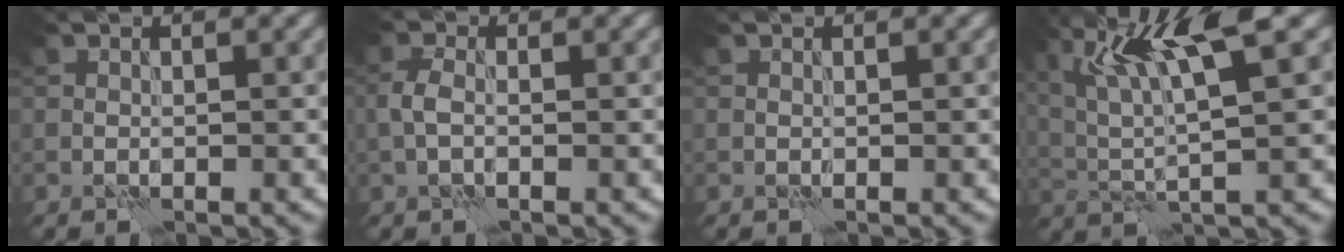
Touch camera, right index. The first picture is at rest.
{"total": 2.0, "force": [-0.6, 1.1, 1.6], "torque": [-0.036, 0.003, -0.016]}
{"total": 0.0}
{"total": 7.9, "force": [3.5, 1.4, 6.9], "torque": [-0.132, 0.008, 0.067]}